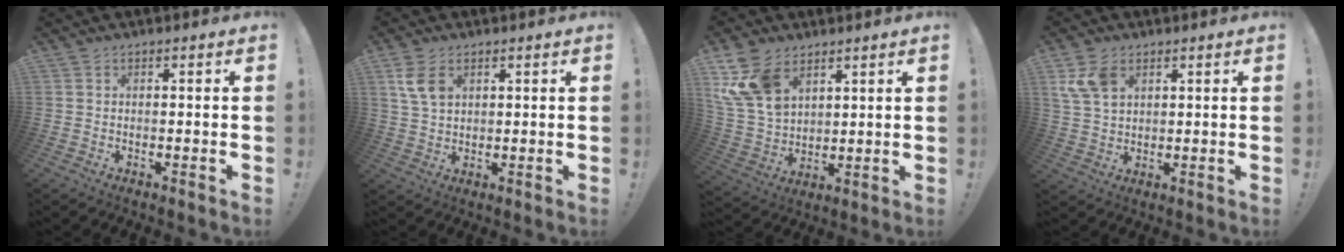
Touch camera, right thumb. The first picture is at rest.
{"total": 7.0, "force": [3.0, 4.5, 4.5], "torque": [-0.076, -0.011, 0.057]}
{"total": 14.0, "force": [7.3, 9.4, 7.4], "torque": [-0.164, -0.037, 0.146]}
{"total": 7.9, "force": [3.8, 5.1, 4.8], "torque": [-0.102, -0.006, 0.073]}